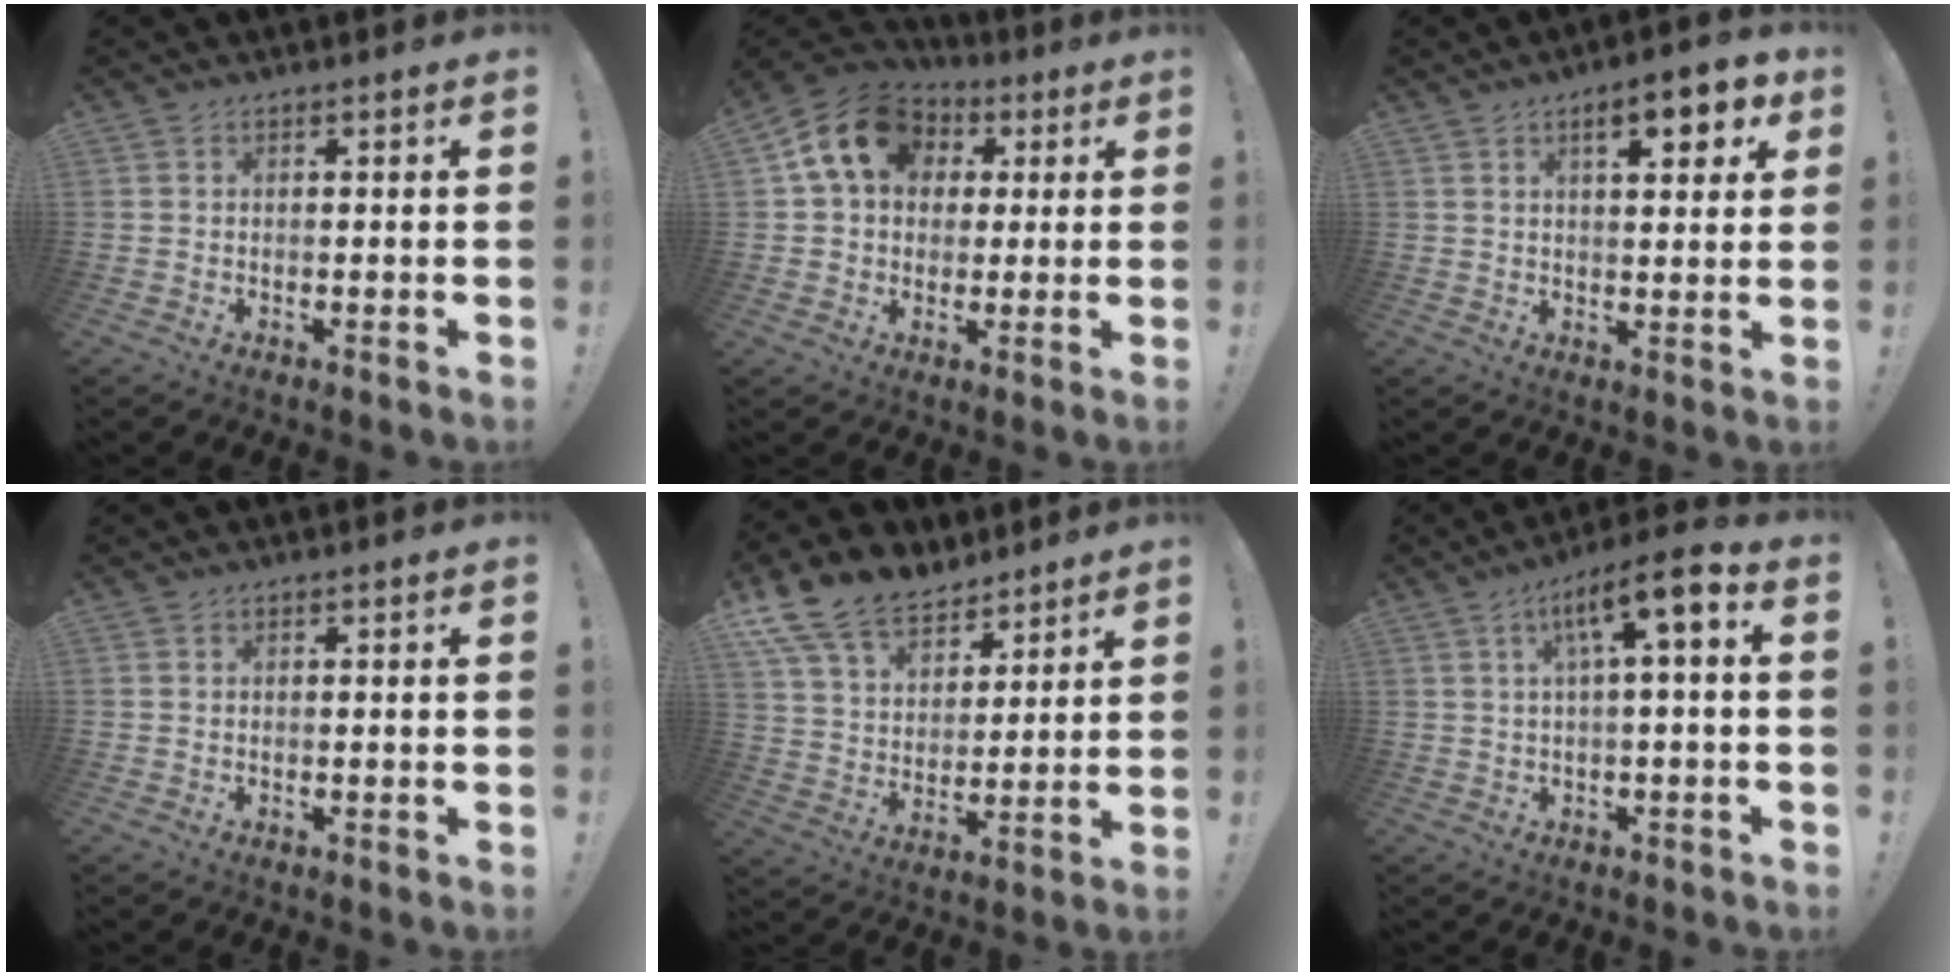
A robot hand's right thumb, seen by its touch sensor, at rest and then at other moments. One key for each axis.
{"total": 14.3, "fx": 4.8, "fy": 11.1, "fz": 7.7, "tx": -0.113, "ty": -0.003, "tz": 0.094}
{"total": 9.1, "fx": 4.3, "fy": 2.9, "fz": 7.5, "tx": -0.095, "ty": -0.013, "tz": 0.064}
{"total": 0.0}
{"total": 15.3, "fx": 11.2, "fy": 8.7, "fz": 5.5, "tx": -0.105, "ty": -0.075, "tz": 0.213}
{"total": 9.9, "fx": 2.4, "fy": 1.7, "fz": 9.4, "tx": -0.145, "ty": -0.012, "tz": 0.033}